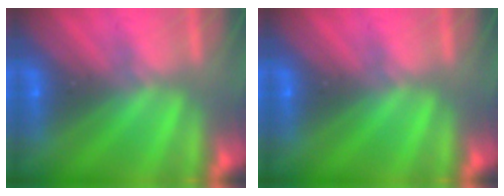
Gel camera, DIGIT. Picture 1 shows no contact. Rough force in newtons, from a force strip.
{"total": 0.0}